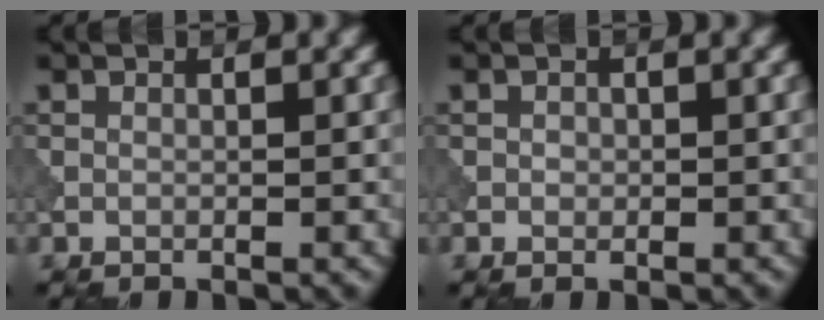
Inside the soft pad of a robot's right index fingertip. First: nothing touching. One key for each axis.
{"total": 0.6, "fx": 0.0, "fy": 0.5, "fz": 0.3, "tx": -0.003, "ty": -0.002, "tz": -0.002}